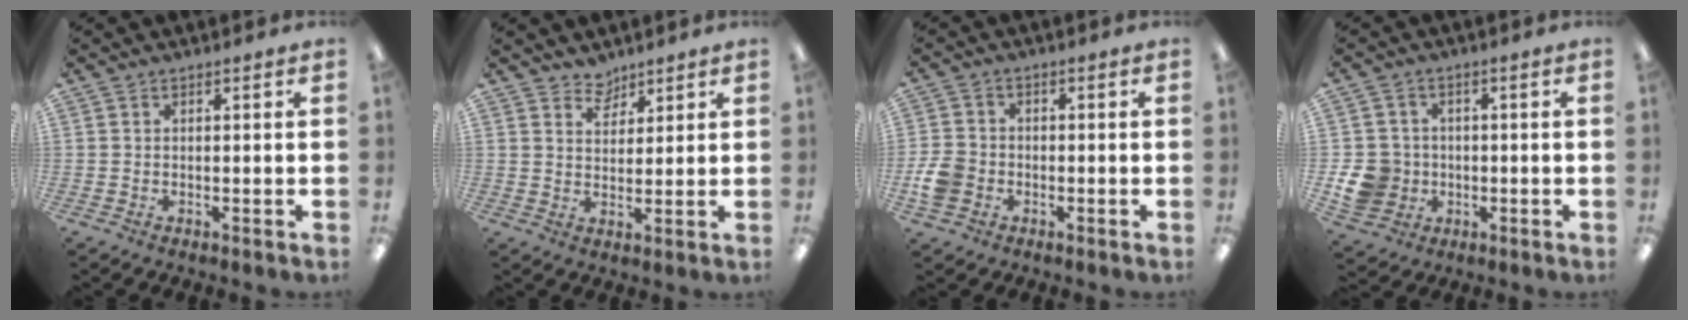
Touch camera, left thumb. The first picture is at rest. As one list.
[{"total": 4.7, "force": [4.2, 2.2, 0.2], "torque": [-0.002, -0.026, 0.077]}, {"total": 5.9, "force": [-1.8, 4.8, 3.0], "torque": [-0.059, 0.014, -0.031]}, {"total": 8.8, "force": [-1.3, 8.1, 3.1], "torque": [-0.075, 0.013, -0.019]}]